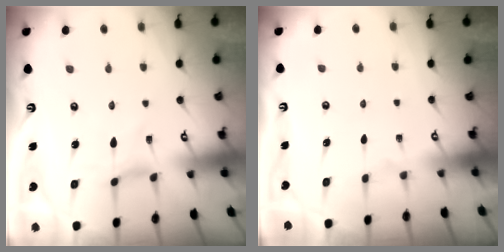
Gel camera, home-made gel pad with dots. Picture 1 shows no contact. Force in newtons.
{"total": 0.0}